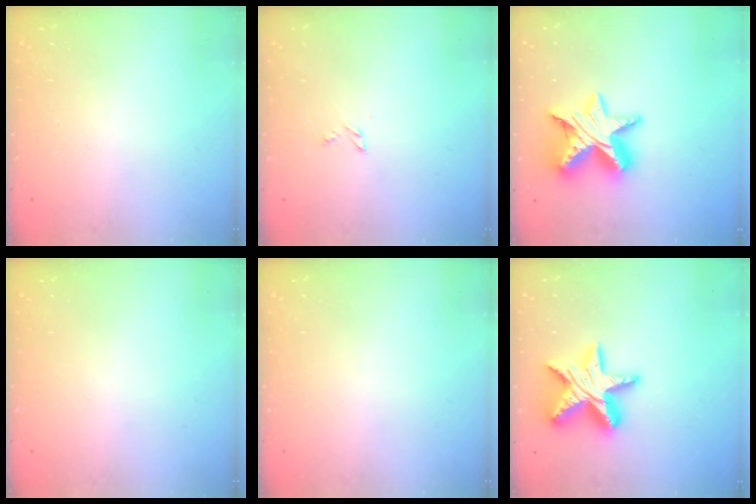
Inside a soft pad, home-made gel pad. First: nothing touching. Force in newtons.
{"total": 2.4, "press": 2.3, "slide": 0.3}
{"total": 14.6, "press": 14.6, "slide": 1.0}
{"total": 0.0}
{"total": 0.0}
{"total": 16.9, "press": 16.8, "slide": 1.4}